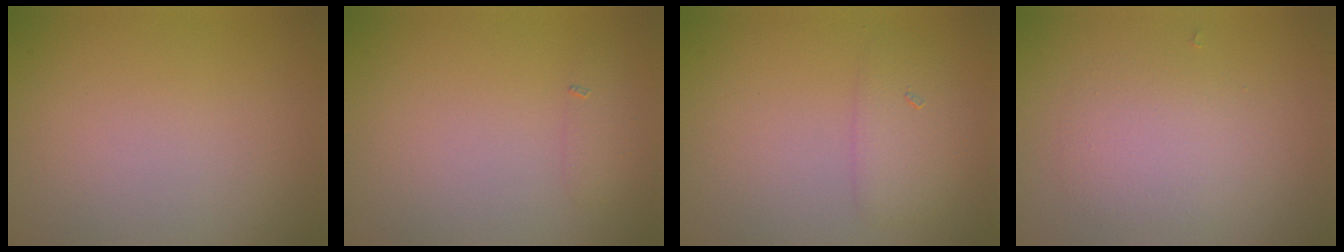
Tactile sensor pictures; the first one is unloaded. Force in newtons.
{"total": 1.0, "press": 1.0, "slide": 0.0}
{"total": 2.1, "press": 2.1, "slide": 0.1}
{"total": 3.0, "press": 3.0, "slide": 0.1}